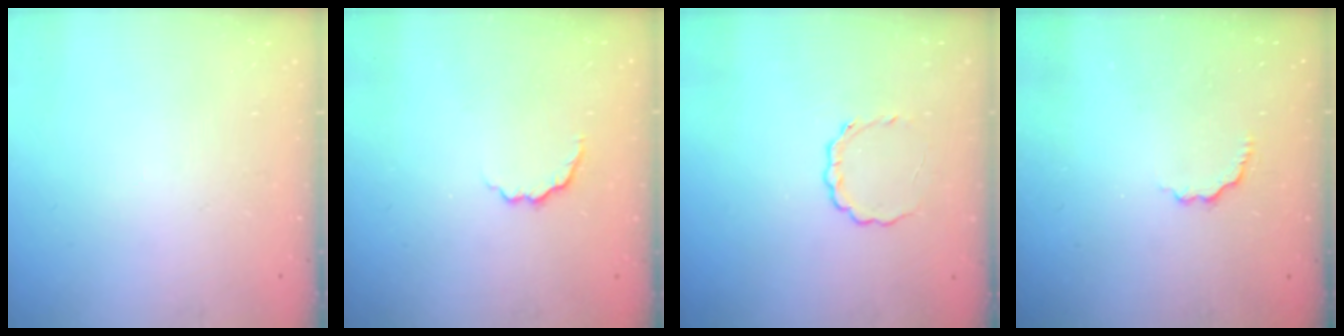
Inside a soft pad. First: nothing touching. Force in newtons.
{"total": 3.4, "press": 3.3, "slide": 0.8}
{"total": 2.8, "press": 2.8, "slide": 0.4}
{"total": 2.8, "press": 2.6, "slide": 0.9}